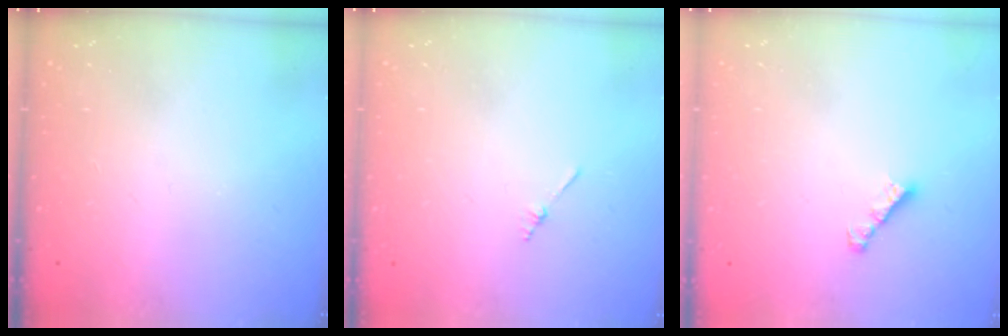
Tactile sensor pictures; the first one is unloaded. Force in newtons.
{"total": 1.3, "press": 1.3, "slide": 0.3}
{"total": 2.4, "press": 2.4, "slide": 0.1}